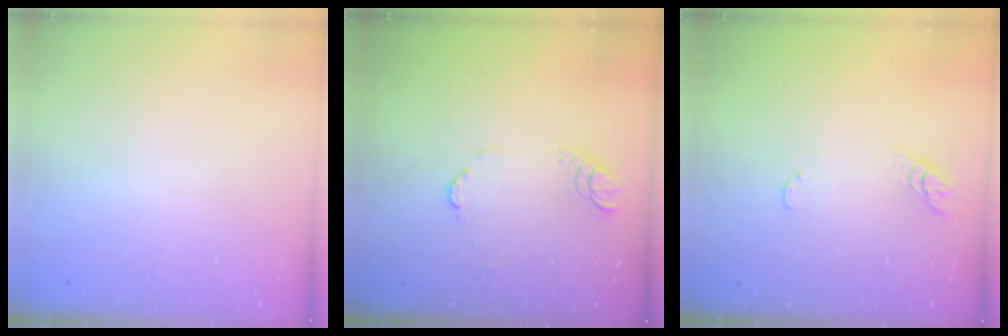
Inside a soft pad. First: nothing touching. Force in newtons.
{"total": 3.0, "press": 3.0, "slide": 0.2}
{"total": 3.5, "press": 3.5, "slide": 0.2}